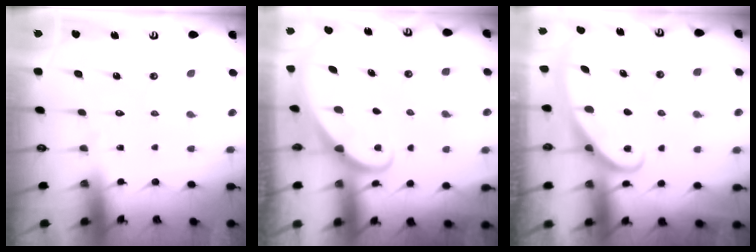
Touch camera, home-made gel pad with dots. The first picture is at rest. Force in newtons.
{"total": 1.7, "press": 1.7, "slide": 0.0}
{"total": 2.8, "press": 2.8, "slide": 0.4}